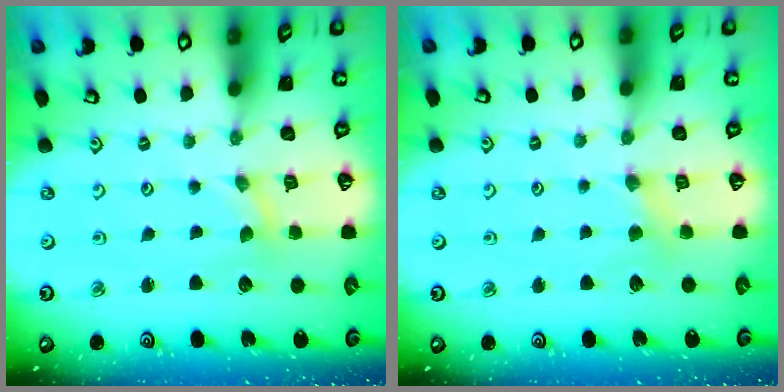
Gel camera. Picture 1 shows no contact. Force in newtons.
{"total": 2.7, "press": 2.7, "slide": 0.4}